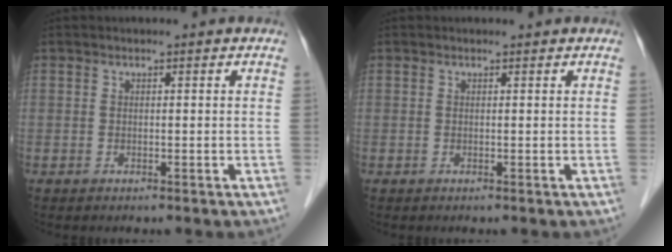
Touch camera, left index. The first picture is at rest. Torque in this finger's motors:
{"motor_torque": [0.02, 0.06, 0.00, -0.01]}